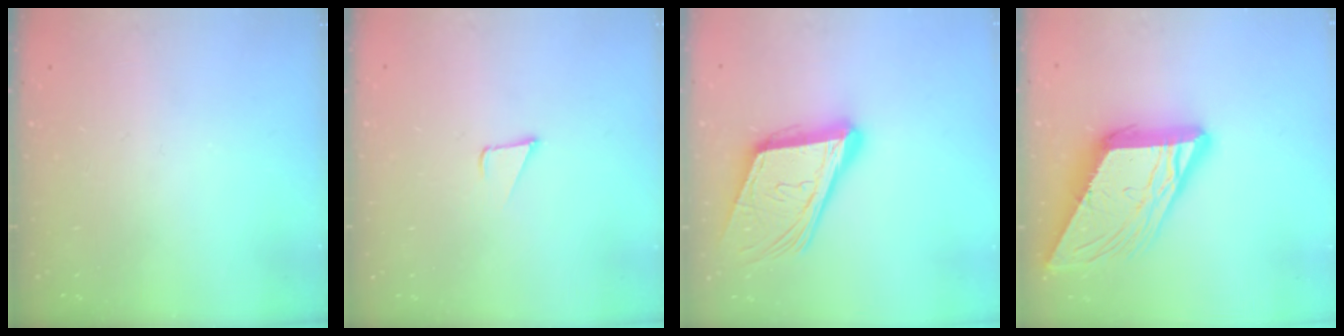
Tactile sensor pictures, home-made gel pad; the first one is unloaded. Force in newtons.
{"total": 2.4, "press": 2.4, "slide": 0.2}
{"total": 20.1, "press": 19.6, "slide": 4.5}
{"total": 19.3, "press": 19.2, "slide": 2.3}